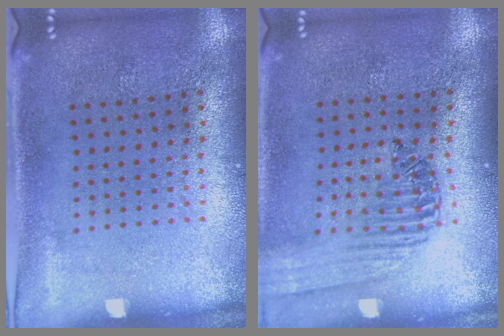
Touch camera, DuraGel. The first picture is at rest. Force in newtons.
{"total": 1.3, "press": 1.3, "slide": 0.4}